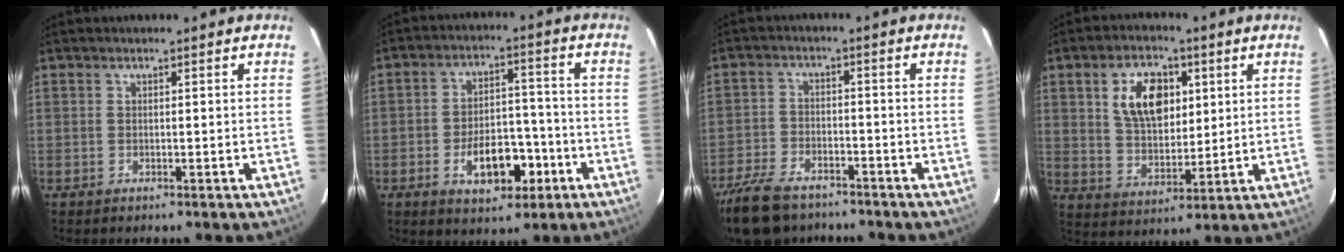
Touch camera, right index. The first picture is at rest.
{"total": 10.7, "force": [-4.8, 5.8, 7.5], "torque": [-0.140, 0.018, -0.058]}
{"total": 12.8, "force": [-9.8, 6.1, 5.4], "torque": [-0.143, -0.009, -0.175]}
{"total": 11.5, "force": [3.8, 7.0, 8.2], "torque": [-0.148, 0.016, 0.075]}